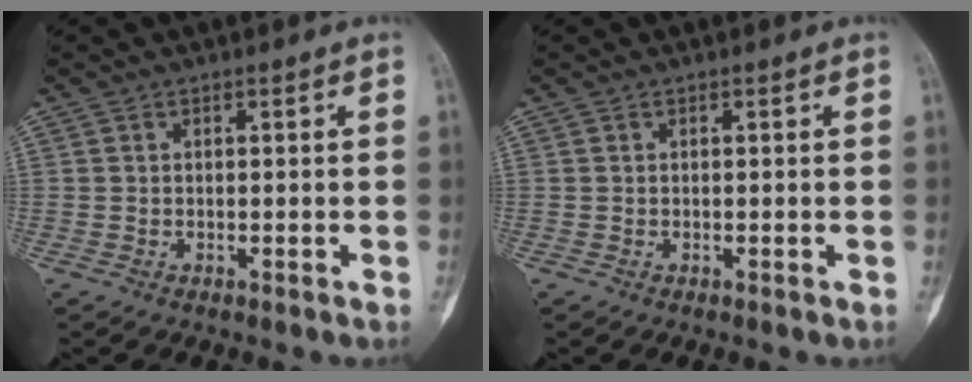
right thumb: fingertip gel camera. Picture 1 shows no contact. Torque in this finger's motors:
{"motor_torque": [0.00, 0.00, 0.00, 0.00, 0.00]}